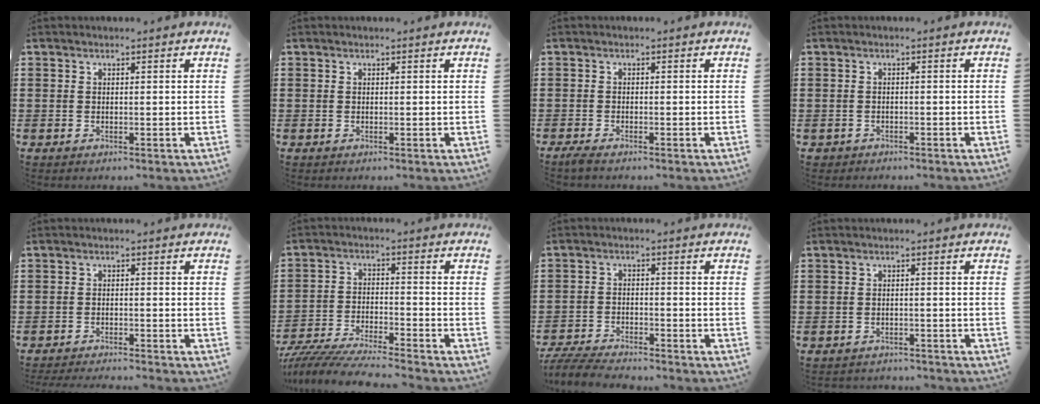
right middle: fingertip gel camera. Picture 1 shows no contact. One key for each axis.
{"total": 0.0}
{"total": 1.2, "fx": -0.9, "fy": 0.1, "fz": 0.7, "tx": -0.020, "ty": -0.006, "tz": -0.020}
{"total": 0.9, "fx": -0.8, "fy": 0.4, "fz": 0.0, "tx": -0.002, "ty": 0.002, "tz": -0.018}
{"total": 2.1, "fx": -2.1, "fy": -0.1, "fz": 0.2, "tx": -0.005, "ty": 0.001, "tz": -0.043}
{"total": 6.7, "fx": -6.4, "fy": 0.0, "fz": 1.7, "tx": -0.043, "ty": -0.007, "tz": -0.129}
{"total": 5.1, "fx": -5.0, "fy": 0.5, "fz": 1.2, "tx": -0.036, "ty": -0.004, "tz": -0.104}
{"total": 1.5, "fx": -1.5, "fy": 0.2, "fz": -0.1, "tx": -0.004, "ty": 0.001, "tz": -0.033}